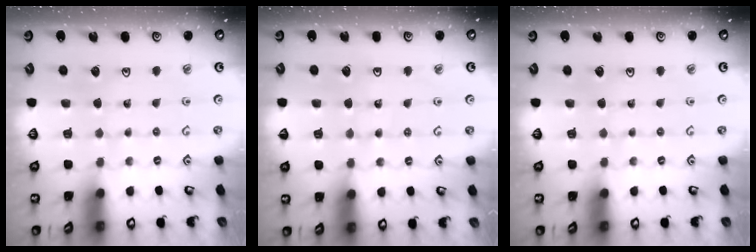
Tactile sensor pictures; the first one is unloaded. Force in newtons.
{"total": 2.9, "press": 2.8, "slide": 0.3}
{"total": 0.0}